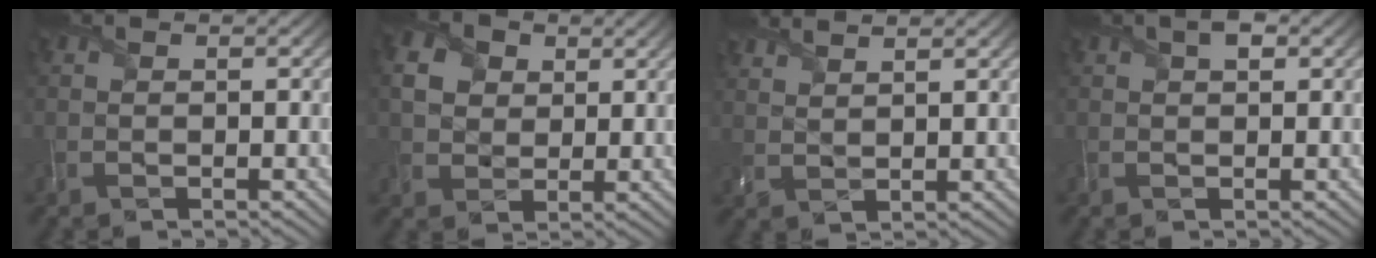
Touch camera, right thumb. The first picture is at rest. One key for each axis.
{"total": 4.8, "fx": 1.7, "fy": 3.9, "fz": 2.1, "tx": -0.063, "ty": 0.002, "tz": 0.027}
{"total": 3.5, "fx": 3.2, "fy": 0.5, "fz": 1.5, "tx": -0.035, "ty": 0.000, "tz": 0.060}
{"total": 1.8, "fx": 0.8, "fy": 0.7, "fz": 1.4, "tx": -0.024, "ty": 0.007, "tz": 0.012}